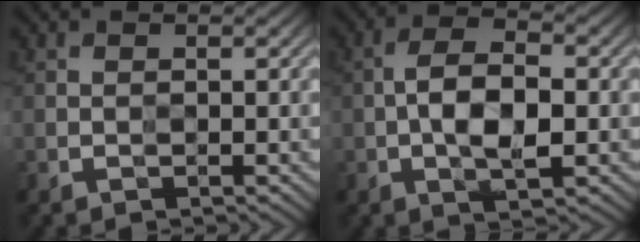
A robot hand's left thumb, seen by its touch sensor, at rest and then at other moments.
{"total": 6.8, "force": [-1.0, 3.1, 5.9], "torque": [-0.115, 0.003, -0.021]}